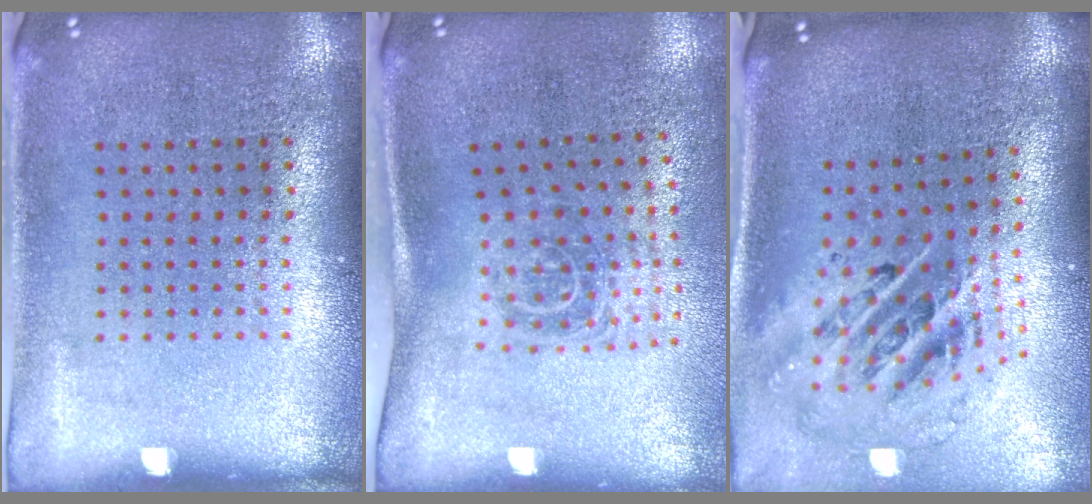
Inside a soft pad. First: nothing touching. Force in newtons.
{"total": 1.7, "press": 1.2, "slide": 1.3}
{"total": 2.5, "press": 1.8, "slide": 1.8}